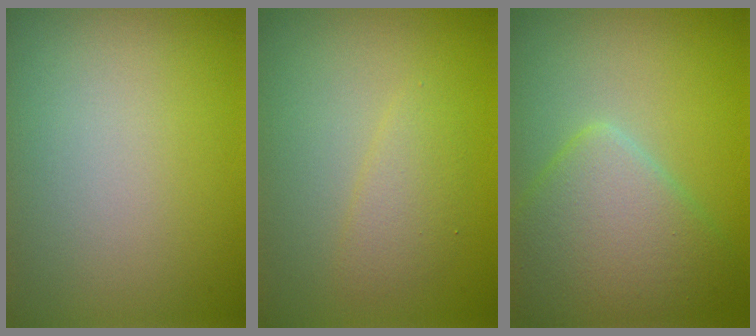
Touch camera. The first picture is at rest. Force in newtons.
{"total": 1.9, "press": 1.9, "slide": 0.1}
{"total": 6.3, "press": 6.3, "slide": 0.3}